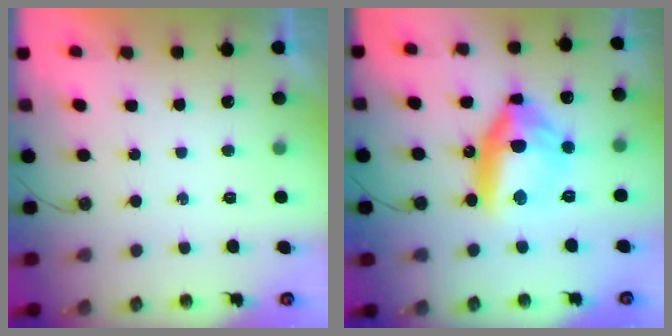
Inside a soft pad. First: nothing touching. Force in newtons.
{"total": 14.7, "press": 14.6, "slide": 2.0}